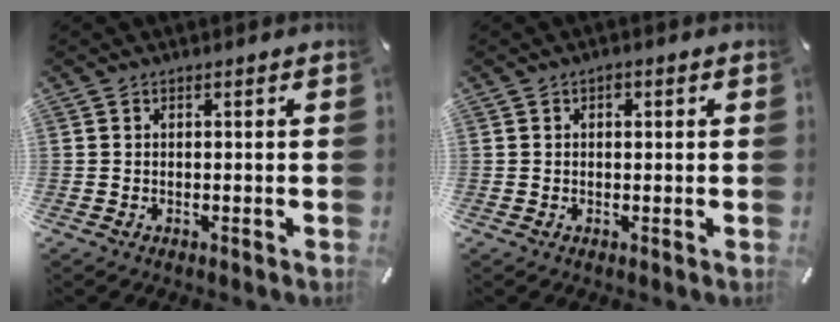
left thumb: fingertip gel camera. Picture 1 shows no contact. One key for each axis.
{"total": 1.2, "fx": 0.3, "fy": 0.9, "fz": 0.8, "tx": -0.017, "ty": 0.007, "tz": 0.004}